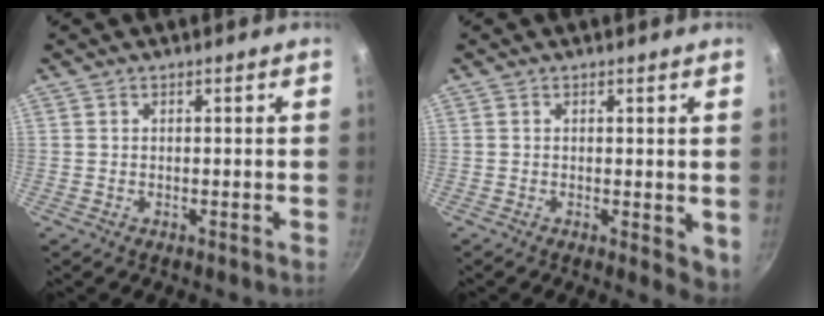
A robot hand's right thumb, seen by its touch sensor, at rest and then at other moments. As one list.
[{"total": 4.0, "force": [0.0, 1.8, 3.5], "torque": [-0.039, -0.011, 0.000]}]